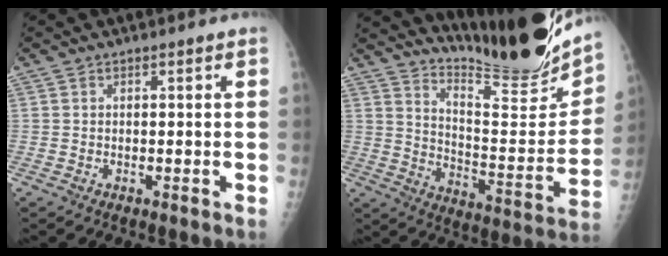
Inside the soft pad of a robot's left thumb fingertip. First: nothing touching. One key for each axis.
{"total": 20.3, "fx": 18.1, "fy": 1.3, "fz": 9.0, "tx": -0.117, "ty": -0.159, "tz": 0.276}